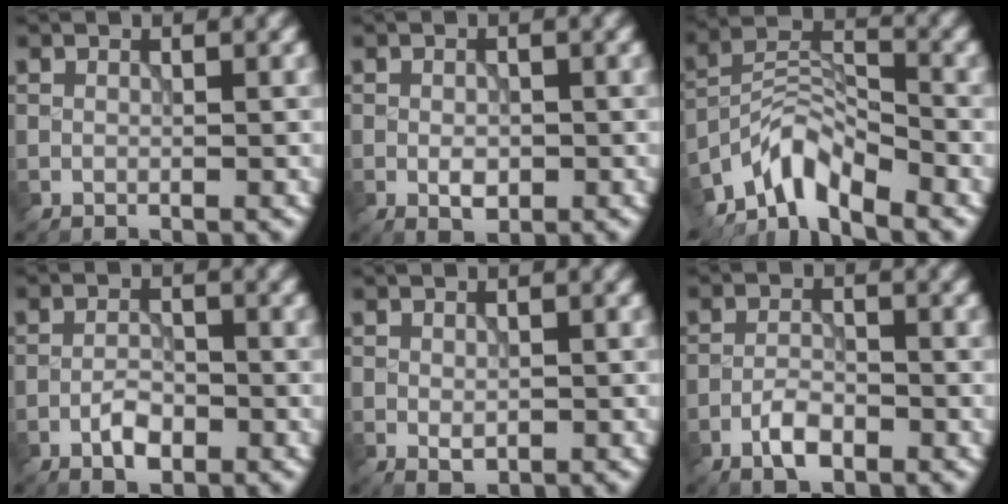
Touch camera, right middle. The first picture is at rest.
{"total": 2.0, "force": [-0.5, 1.2, 1.5], "torque": [-0.026, -0.001, -0.009]}
{"total": 5.3, "force": [-4.4, 1.7, 2.4], "torque": [-0.033, 0.003, -0.096]}
{"total": 2.5, "force": [-1.3, 1.1, 1.8], "torque": [-0.030, 0.004, -0.028]}
{"total": 1.2, "force": [-0.2, 0.7, 1.0], "torque": [-0.018, -0.005, -0.001]}
{"total": 2.6, "force": [-1.6, 1.0, 1.9], "torque": [-0.034, 0.003, -0.034]}